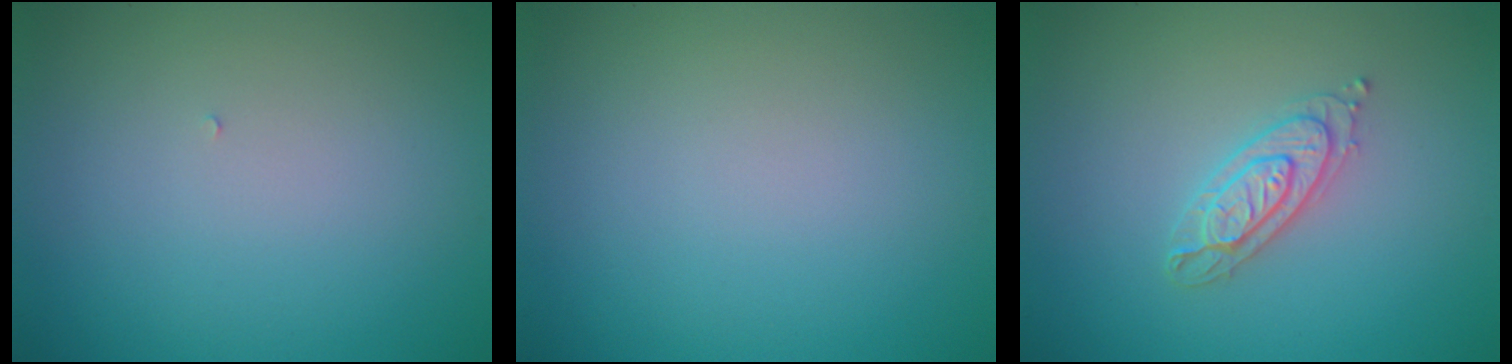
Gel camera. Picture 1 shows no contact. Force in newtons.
{"total": 0.0}
{"total": 2.3, "press": 2.2, "slide": 0.5}